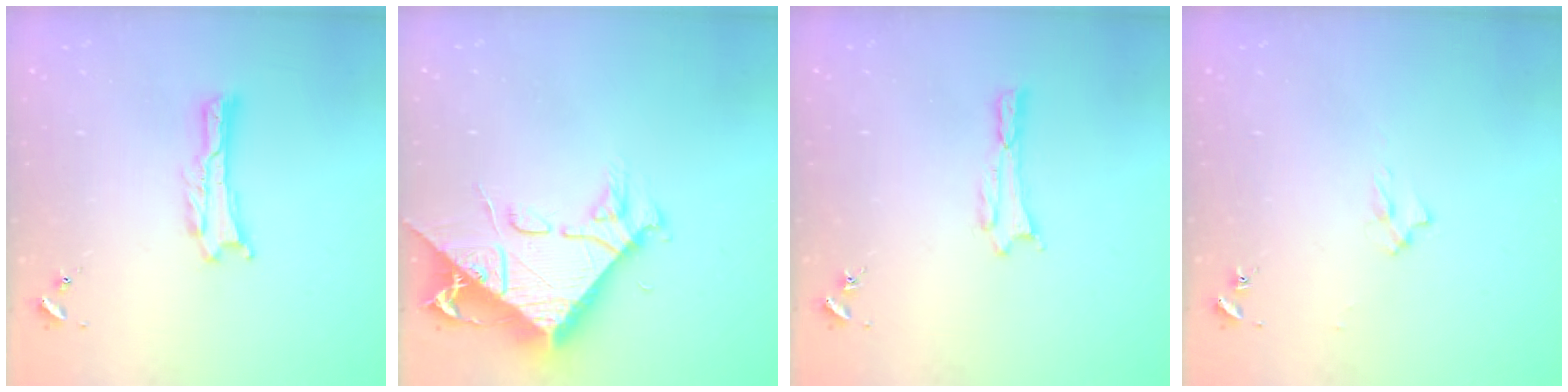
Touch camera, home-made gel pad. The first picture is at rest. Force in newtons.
{"total": 10.6, "press": 10.6, "slide": 1.1}
{"total": 0.7, "press": 0.7, "slide": 0.1}
{"total": 2.0, "press": 2.0, "slide": 0.3}